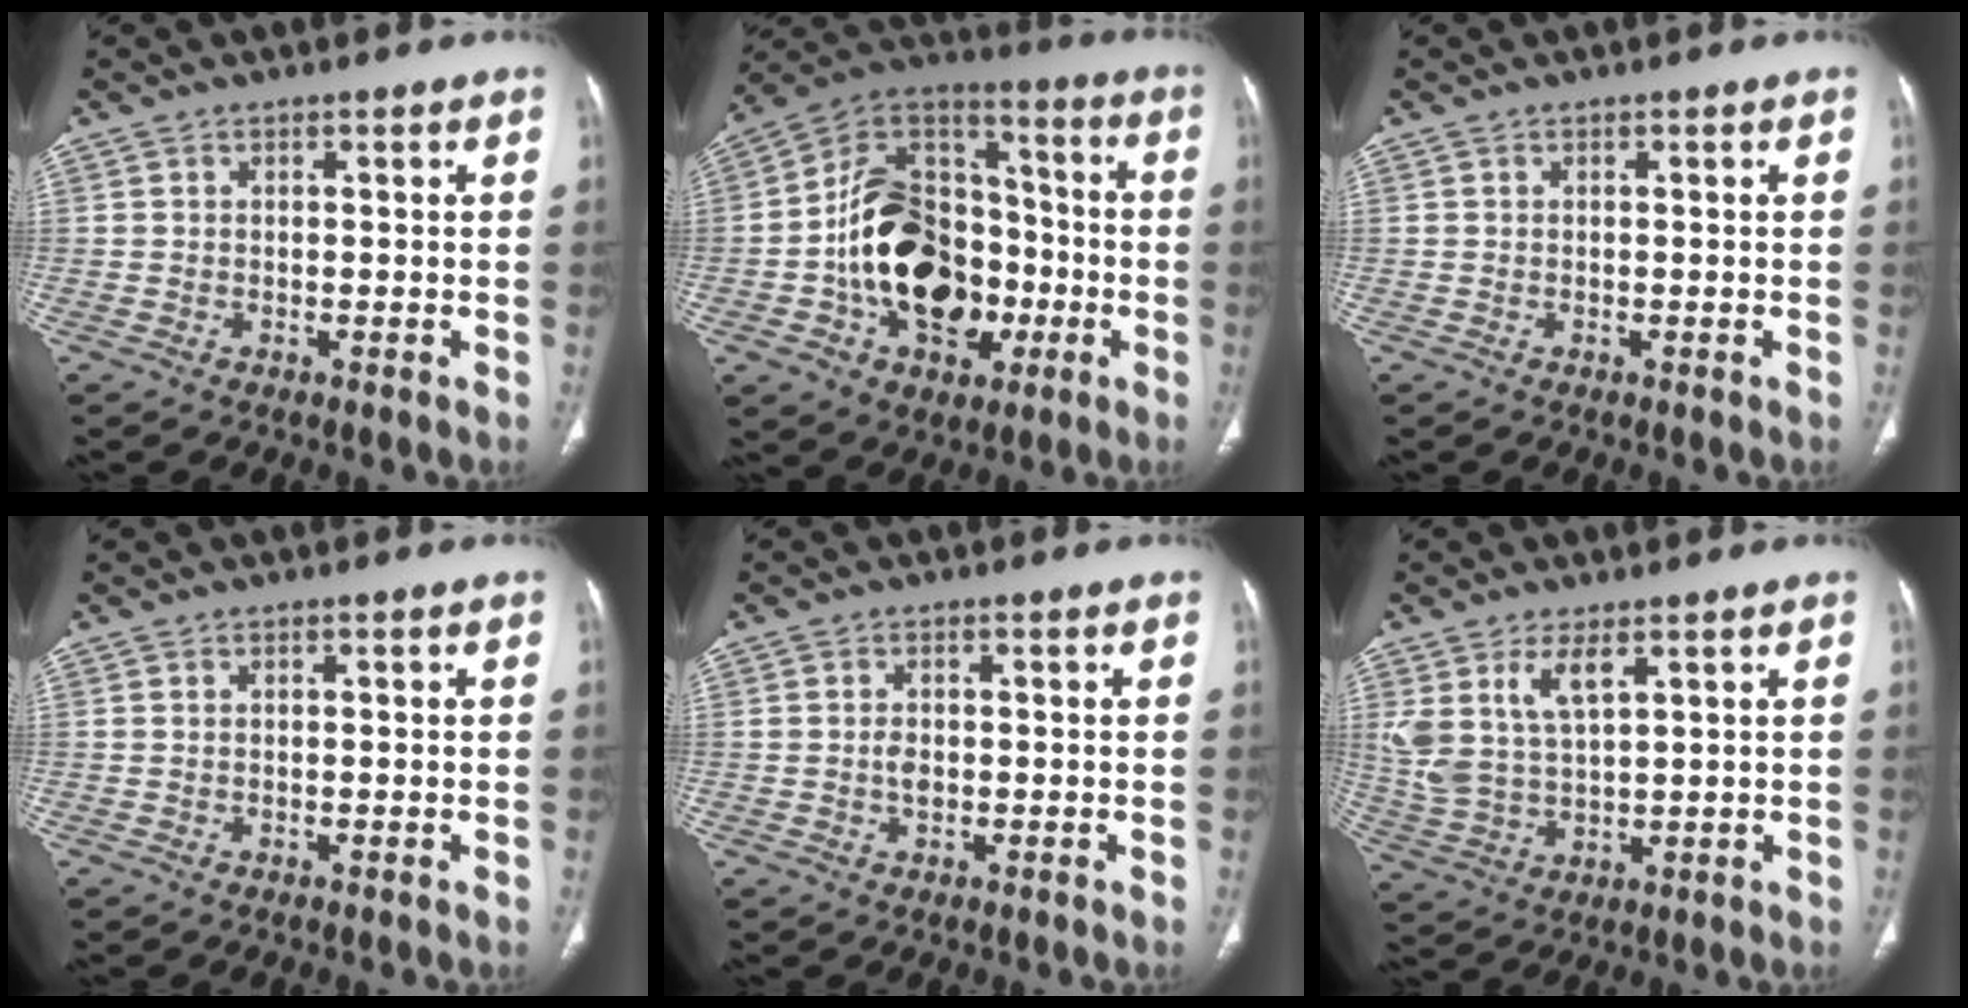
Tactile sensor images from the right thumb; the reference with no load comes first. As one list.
[{"total": 23.7, "force": [-5.1, 16.6, 16.1], "torque": [-0.226, 0.050, -0.076]}, {"total": 0.0}, {"total": 0.0}, {"total": 1.8, "force": [-0.2, 1.3, 1.3], "torque": [-0.023, 0.002, -0.004]}, {"total": 7.9, "force": [3.9, 3.5, 6.0], "torque": [-0.127, -0.018, 0.091]}]